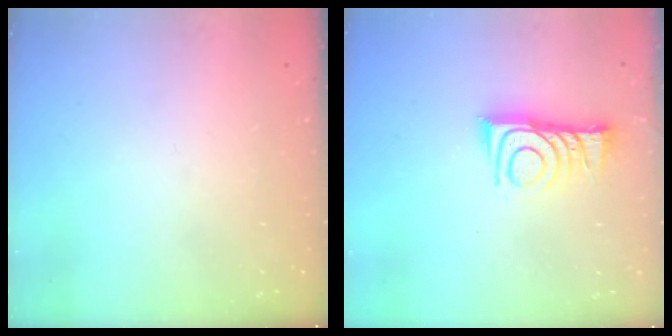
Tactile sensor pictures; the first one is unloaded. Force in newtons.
{"total": 10.6, "press": 10.6, "slide": 0.4}